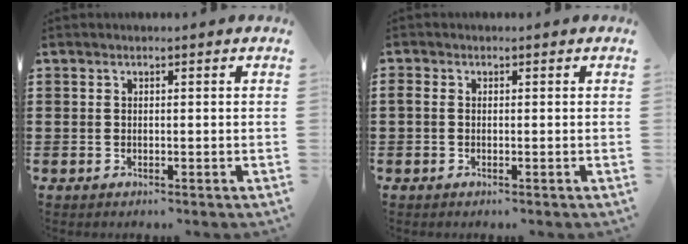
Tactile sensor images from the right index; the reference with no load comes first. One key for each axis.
{"total": 0.6, "fx": -0.2, "fy": 0.4, "fz": 0.3, "tx": -0.008, "ty": 0.001, "tz": -0.005}